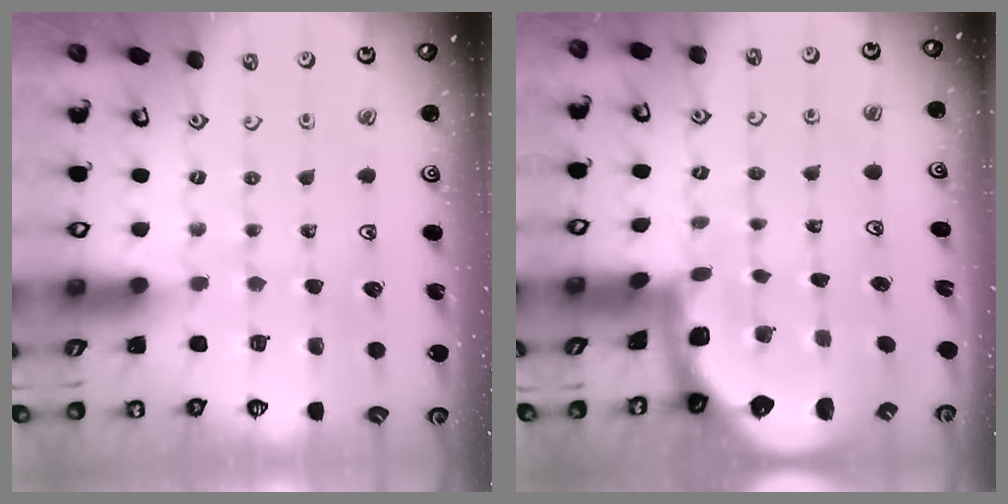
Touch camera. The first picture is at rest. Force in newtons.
{"total": 2.4, "press": 2.3, "slide": 0.8}